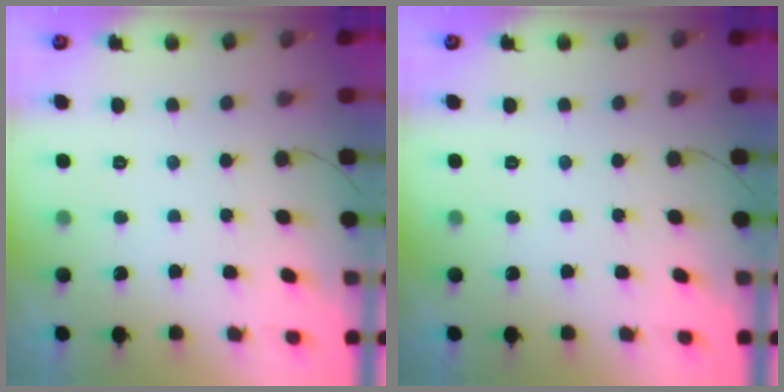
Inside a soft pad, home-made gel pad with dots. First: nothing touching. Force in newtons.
{"total": 0.0}